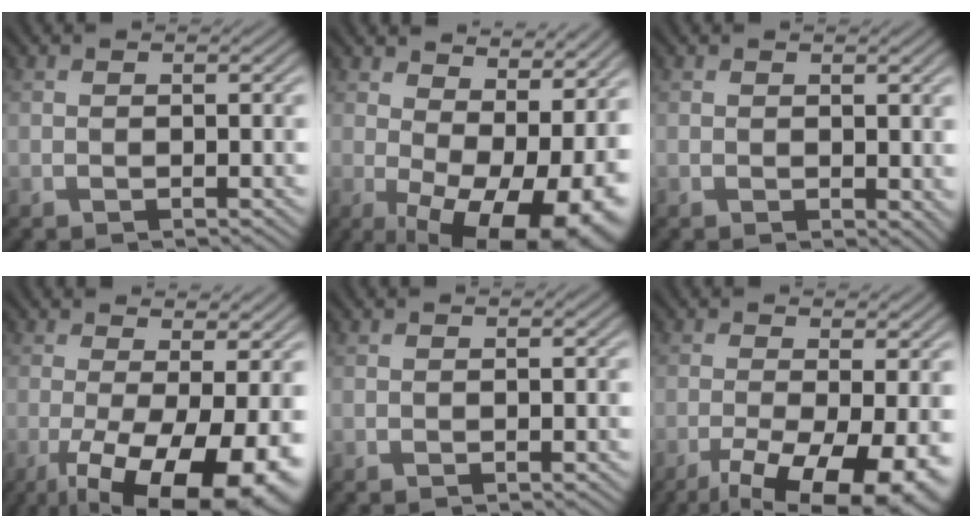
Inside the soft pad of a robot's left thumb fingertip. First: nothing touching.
{"total": 15.2, "force": [0.8, 7.6, 13.1], "torque": [-0.166, -0.015, 0.048]}
{"total": 1.2, "force": [0.4, 0.8, 0.7], "torque": [-0.008, -0.002, 0.011]}
{"total": 13.7, "force": [-4.8, 4.6, 12.0], "torque": [-0.194, -0.017, -0.061]}
{"total": 0.0}
{"total": 10.9, "force": [-5.2, 3.5, 9.0], "torque": [-0.159, -0.017, -0.075]}